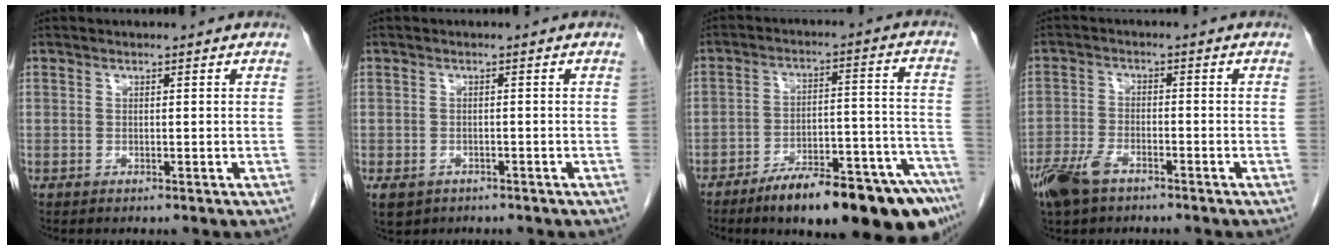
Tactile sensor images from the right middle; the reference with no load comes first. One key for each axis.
{"total": 3.9, "fx": -2.5, "fy": 2.7, "fz": 1.2, "tx": -0.021, "ty": -0.001, "tz": -0.034}
{"total": 20.9, "fx": -15.6, "fy": 4.3, "fz": 13.2, "tx": -0.108, "ty": 0.035, "tz": -0.225}
{"total": 6.4, "fx": -4.5, "fy": 2.7, "fz": 3.7, "tx": -0.082, "ty": -0.006, "tz": -0.083}